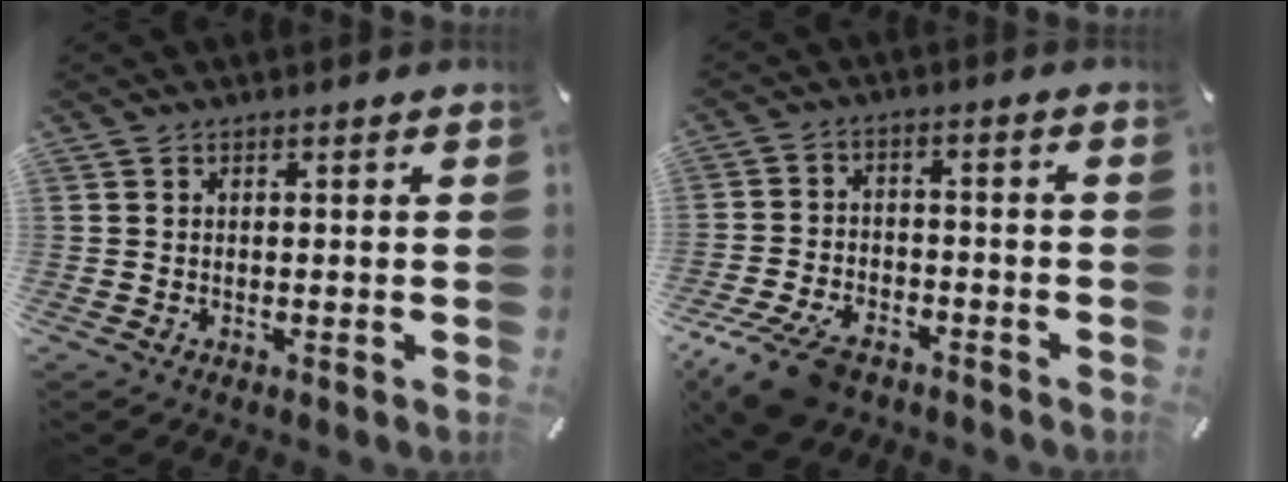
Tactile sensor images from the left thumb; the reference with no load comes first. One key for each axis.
{"total": 10.8, "fx": -7.3, "fy": 5.3, "fz": 5.9, "tx": -0.112, "ty": 0.037, "tz": -0.132}